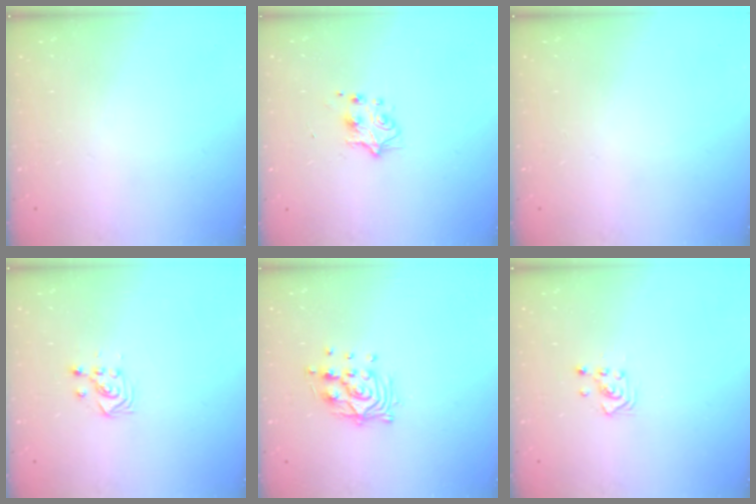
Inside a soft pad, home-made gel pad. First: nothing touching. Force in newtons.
{"total": 5.5, "press": 5.4, "slide": 0.7}
{"total": 0.0}
{"total": 2.7, "press": 2.7, "slide": 0.3}
{"total": 10.6, "press": 10.6, "slide": 0.9}
{"total": 2.9, "press": 2.8, "slide": 0.3}